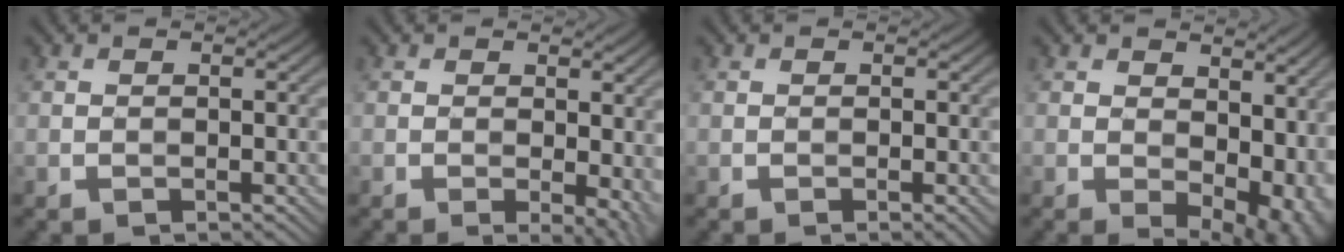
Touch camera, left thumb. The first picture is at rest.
{"total": 4.6, "force": [-0.2, 1.7, 4.3], "torque": [-0.057, -0.003, 0.001]}
{"total": 1.0, "force": [-0.4, 0.1, 1.0], "torque": [-0.016, 0.000, -0.008]}
{"total": 12.3, "force": [0.8, 7.4, 9.7], "torque": [-0.109, -0.020, 0.047]}